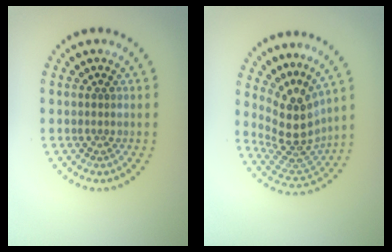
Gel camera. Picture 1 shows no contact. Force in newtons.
{"total": 4.7, "press": 3.4, "slide": 3.1}